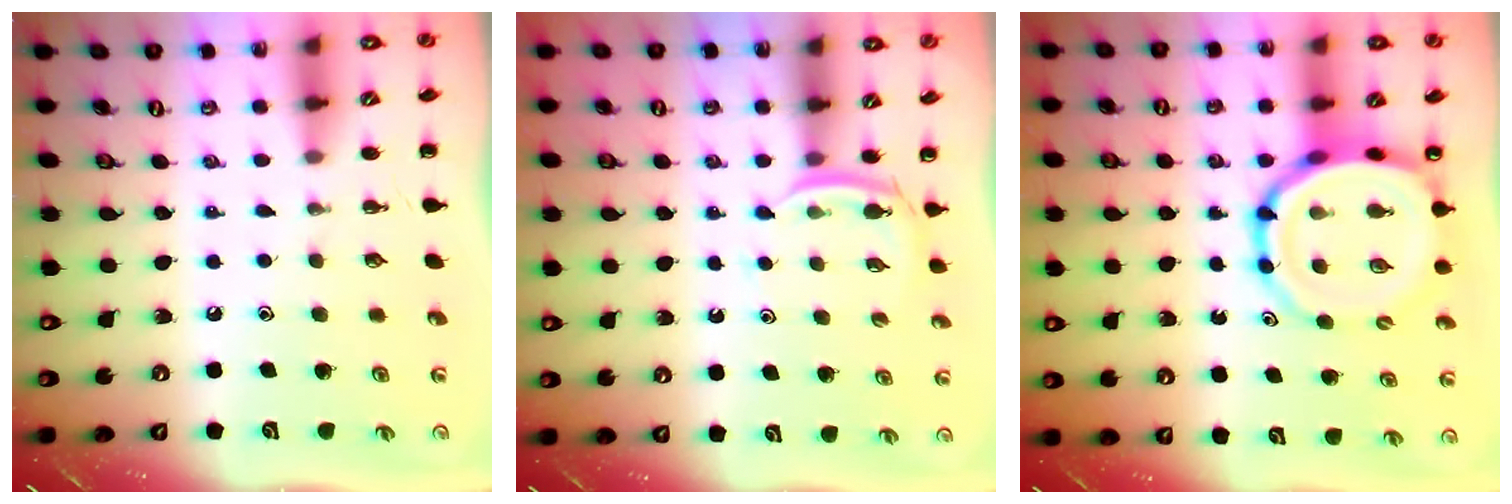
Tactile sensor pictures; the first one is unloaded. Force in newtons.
{"total": 3.3, "press": 3.1, "slide": 1.2}
{"total": 12.8, "press": 12.4, "slide": 3.3}